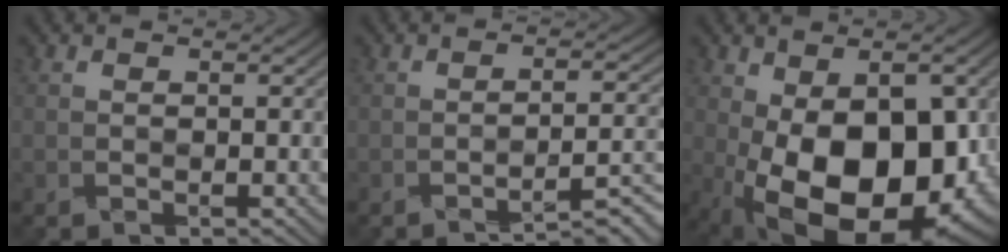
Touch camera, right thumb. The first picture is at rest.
{"total": 4.5, "force": [-3.0, 0.5, 3.3], "torque": [-0.041, 0.011, -0.058]}
{"total": 18.8, "force": [-3.9, 10.2, 15.3], "torque": [-0.215, -0.043, -0.039]}